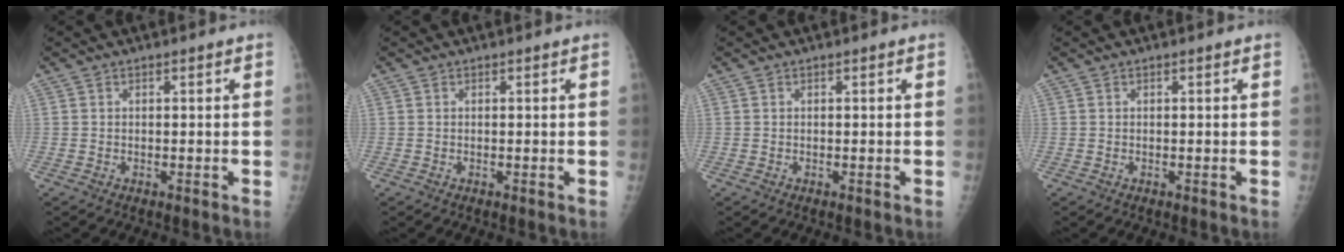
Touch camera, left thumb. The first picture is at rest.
{"total": 0.0}
{"total": 0.0}
{"total": 0.0}